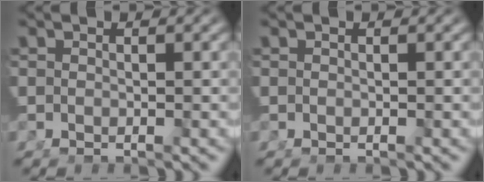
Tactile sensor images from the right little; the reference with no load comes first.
{"total": 0.0}